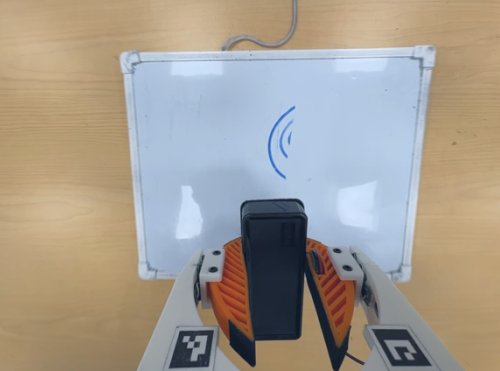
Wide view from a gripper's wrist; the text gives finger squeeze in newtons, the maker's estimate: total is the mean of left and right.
{"total": 8.9, "left": 8.7, "right": 9.2}